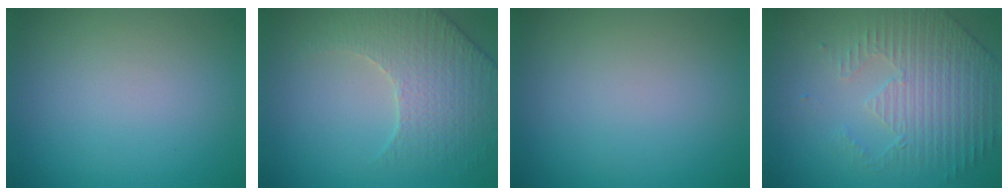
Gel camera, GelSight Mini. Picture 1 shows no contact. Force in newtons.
{"total": 4.3, "press": 4.2, "slide": 0.9}
{"total": 0.0}
{"total": 4.5, "press": 3.4, "slide": 3.0}